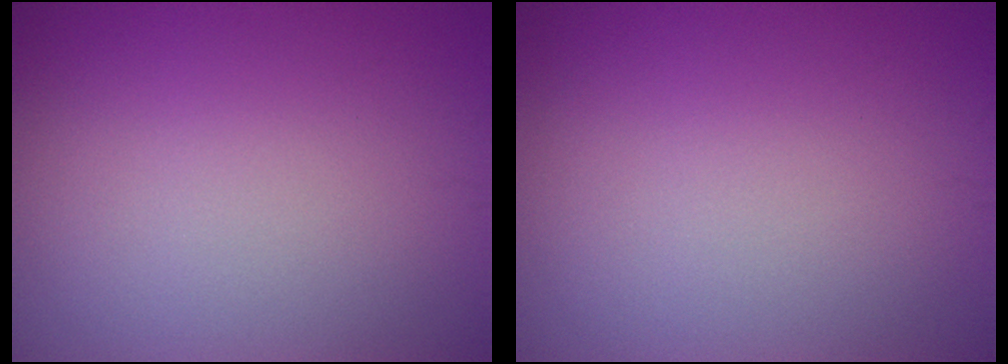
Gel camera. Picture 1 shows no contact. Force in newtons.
{"total": 0.0}